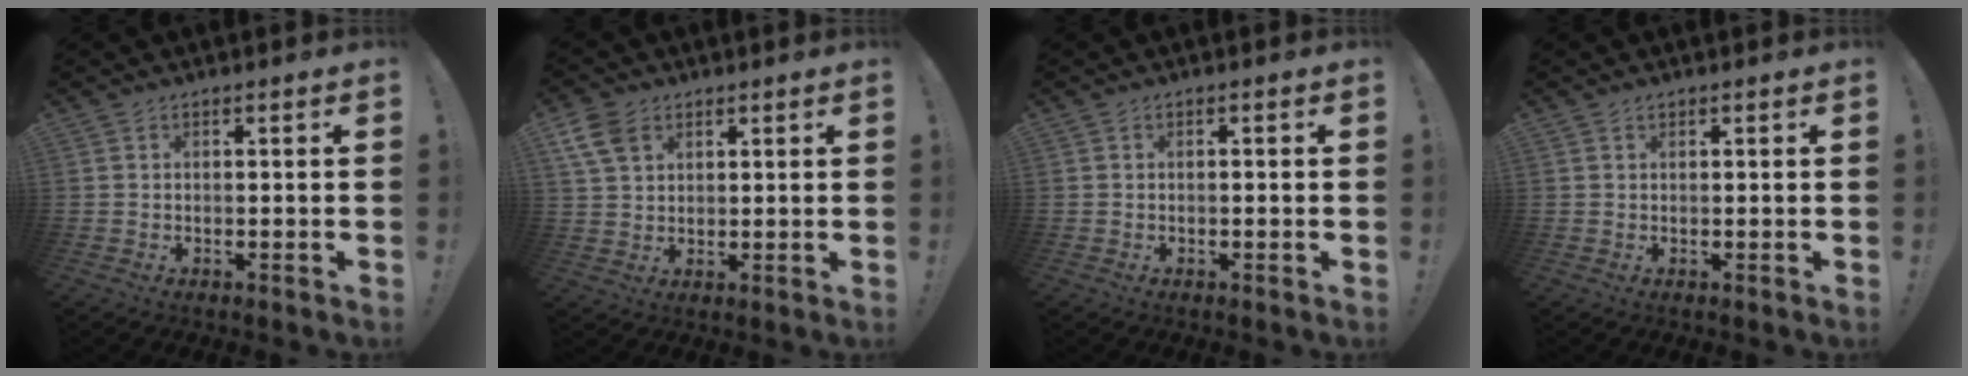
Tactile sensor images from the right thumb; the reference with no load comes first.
{"total": 8.6, "force": [4.4, 6.1, 4.2], "torque": [-0.076, -0.015, 0.087]}
{"total": 0.8, "force": [-0.5, 0.1, 0.6], "torque": [-0.010, 0.001, -0.008]}
{"total": 0.6, "force": [0.5, 0.3, 0.1], "torque": [0.005, -0.003, 0.008]}